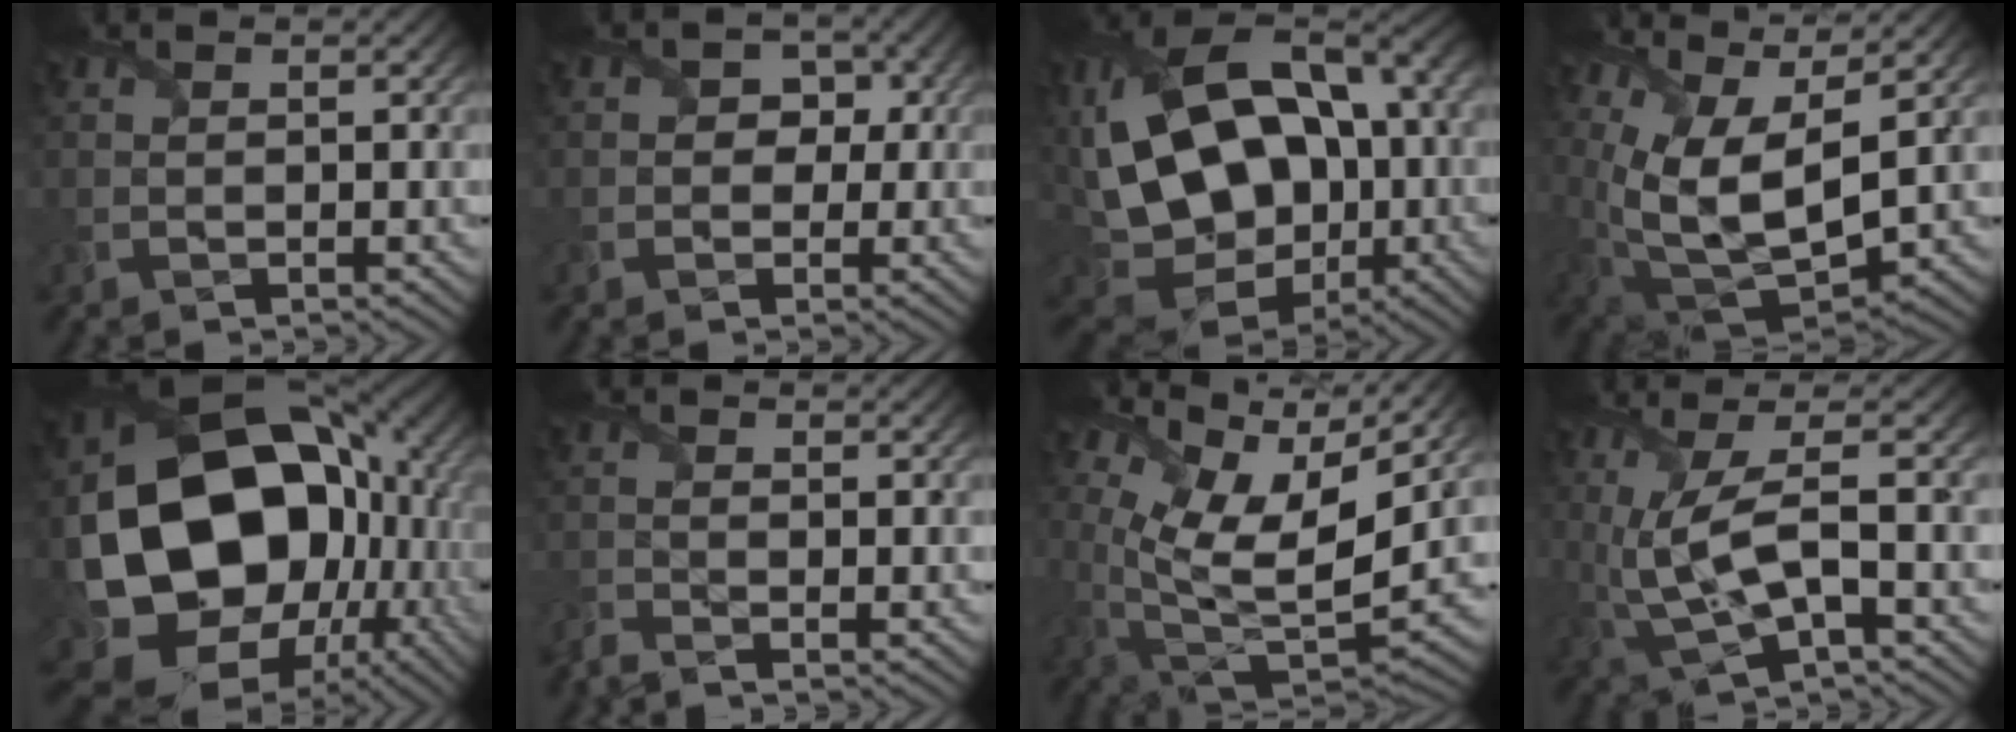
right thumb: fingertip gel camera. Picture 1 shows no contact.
{"total": 3.6, "force": [0.5, 3.2, 1.5], "torque": [-0.005, 0.004, -0.020]}
{"total": 20.9, "force": [0.2, 14.2, 15.3], "torque": [-0.327, -0.004, 0.023]}
{"total": 15.2, "force": [4.9, 7.3, 12.5], "torque": [-0.273, 0.009, 0.108]}
{"total": 22.6, "force": [-1.2, 17.7, 13.9], "torque": [-0.313, -0.057, 0.017]}
{"total": 2.1, "force": [-1.9, 0.2, 0.8], "torque": [-0.023, -0.013, -0.050]}
{"total": 14.3, "force": [7.6, 5.8, 10.7], "torque": [-0.235, 0.008, 0.141]}
{"total": 8.6, "force": [0.4, 2.4, 8.2], "torque": [-0.185, 0.008, 0.008]}